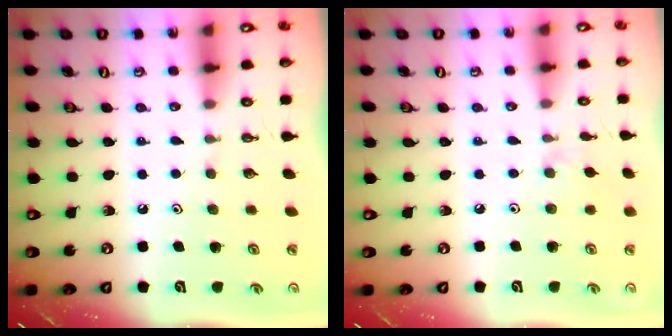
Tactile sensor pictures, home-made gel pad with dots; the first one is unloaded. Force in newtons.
{"total": 1.2, "press": 1.1, "slide": 0.4}